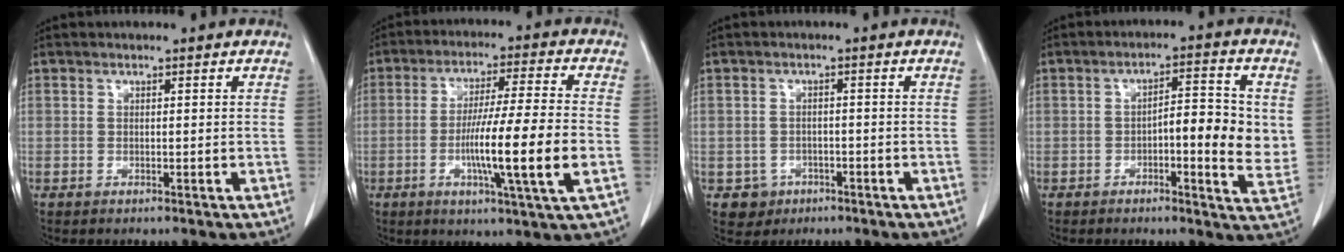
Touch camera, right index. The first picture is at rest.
{"total": 13.5, "force": [-3.1, -0.7, 13.1], "torque": [-0.232, -0.013, -0.058]}
{"total": 3.4, "force": [-1.5, 3.0, 0.1], "torque": [0.004, 0.013, -0.019]}
{"total": 9.1, "force": [0.0, 2.4, 8.8], "torque": [-0.115, 0.009, -0.003]}